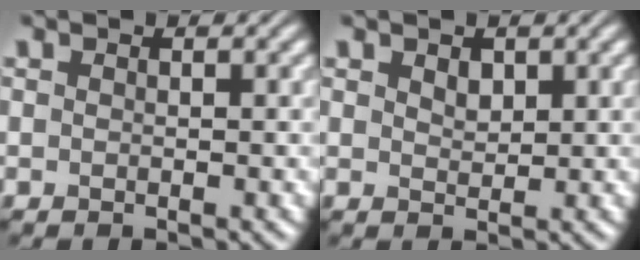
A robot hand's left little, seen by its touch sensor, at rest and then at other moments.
{"total": 1.4, "force": [0.8, 0.8, 0.8], "torque": [-0.013, 0.000, 0.017]}